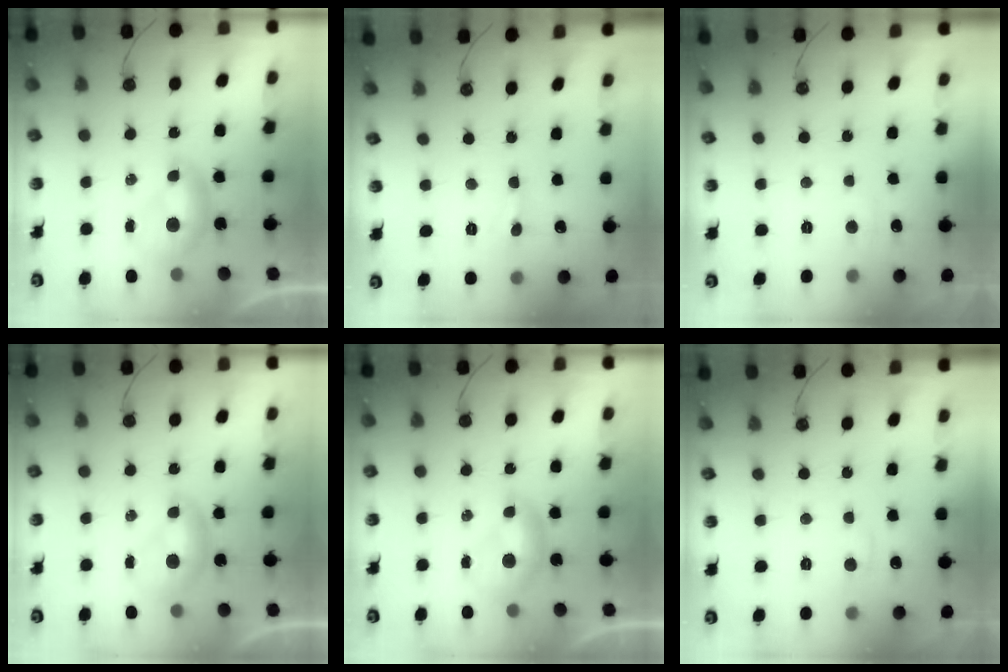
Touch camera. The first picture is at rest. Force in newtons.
{"total": 0.5, "press": 0.5, "slide": 0.1}
{"total": 1.6, "press": 1.6, "slide": 0.4}
{"total": 0.0}
{"total": 0.0}
{"total": 0.8, "press": 0.1, "slide": 0.8}